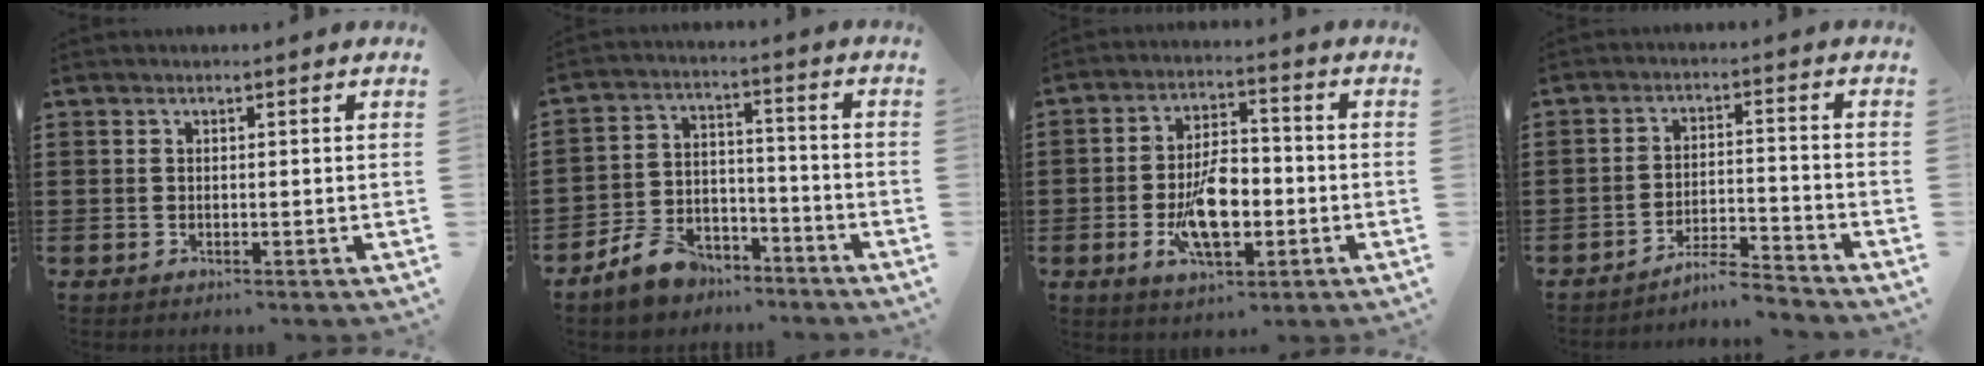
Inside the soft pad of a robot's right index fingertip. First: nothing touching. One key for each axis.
{"total": 7.4, "fx": -6.3, "fy": 3.5, "fz": 1.9, "tx": -0.057, "ty": 0.028, "tz": -0.124}
{"total": 9.8, "fx": -2.5, "fy": 4.6, "fz": 8.3, "tx": -0.161, "ty": -0.004, "tz": -0.045}
{"total": 4.9, "fx": -4.7, "fy": 0.1, "fz": 1.2, "tx": -0.024, "ty": 0.002, "tz": -0.095}